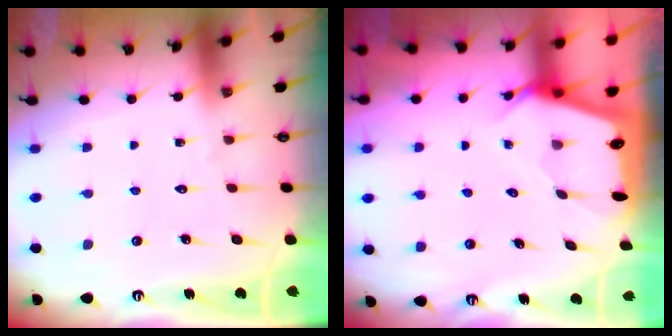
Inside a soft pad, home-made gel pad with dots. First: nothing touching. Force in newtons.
{"total": 2.4, "press": 2.4, "slide": 0.2}